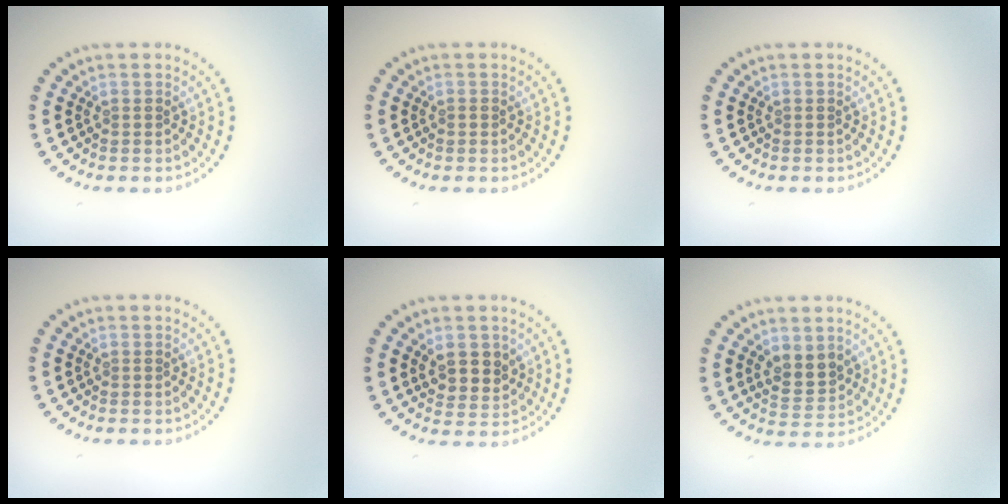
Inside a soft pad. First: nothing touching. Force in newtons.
{"total": 0.6, "press": 0.5, "slide": 0.2}
{"total": 0.0}
{"total": 0.0}
{"total": 2.9, "press": 2.7, "slide": 0.9}
{"total": 2.7, "press": 2.5, "slide": 0.8}